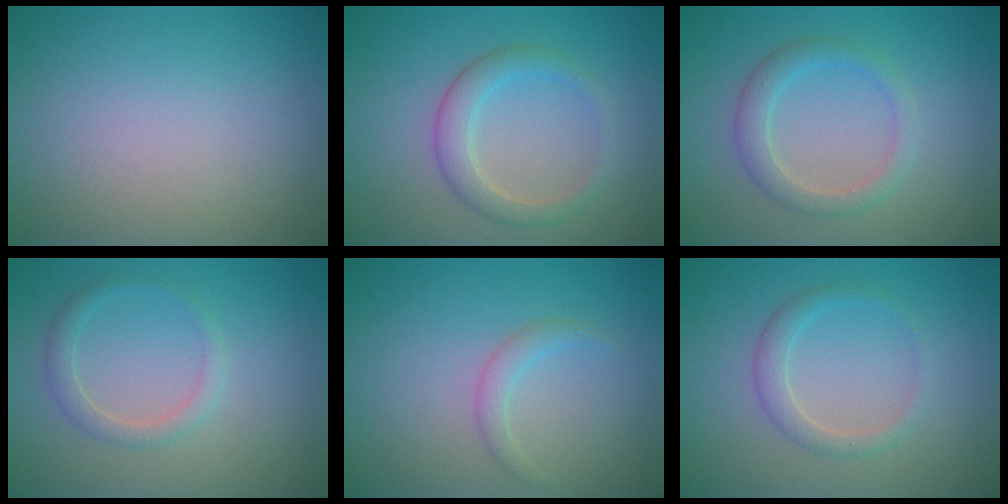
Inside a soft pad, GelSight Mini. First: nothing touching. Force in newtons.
{"total": 2.8, "press": 2.8, "slide": 0.2}
{"total": 2.6, "press": 2.6, "slide": 0.1}
{"total": 1.8, "press": 1.8, "slide": 0.1}
{"total": 1.3, "press": 1.3, "slide": 0.1}
{"total": 1.9, "press": 1.9, "slide": 0.0}